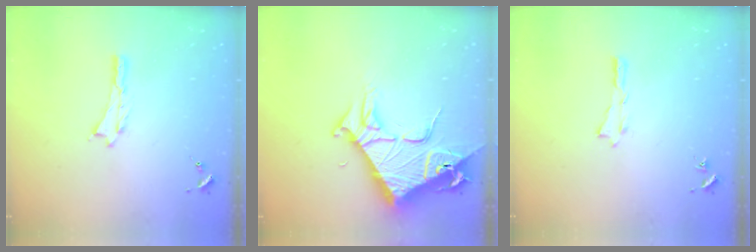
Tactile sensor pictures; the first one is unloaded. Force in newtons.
{"total": 9.2, "press": 9.2, "slide": 0.9}
{"total": 0.0}